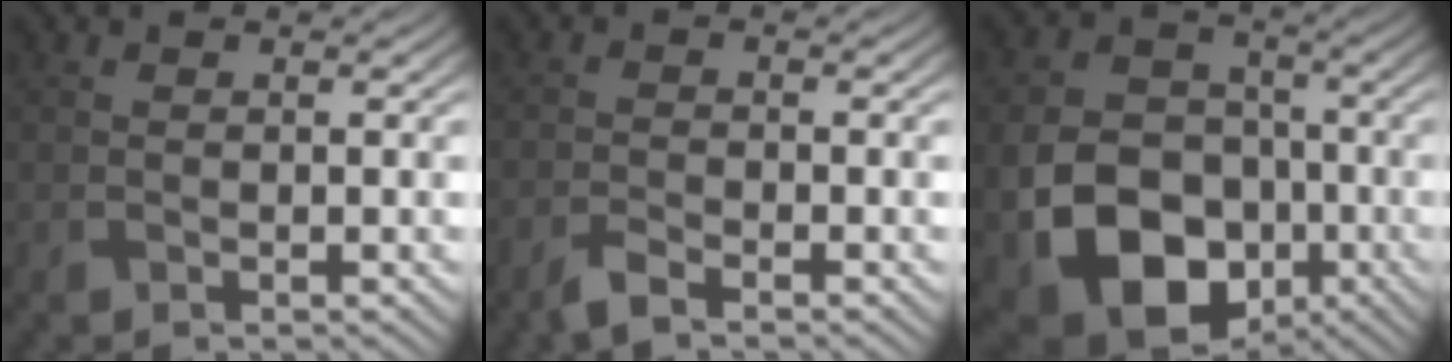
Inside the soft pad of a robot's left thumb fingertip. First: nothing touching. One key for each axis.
{"total": 2.3, "fx": -1.9, "fy": 0.5, "fz": 1.3, "tx": -0.032, "ty": -0.002, "tz": -0.043}
{"total": 15.6, "fx": -5.4, "fy": 11.7, "fz": 8.9, "tx": -0.199, "ty": -0.052, "tz": -0.091}